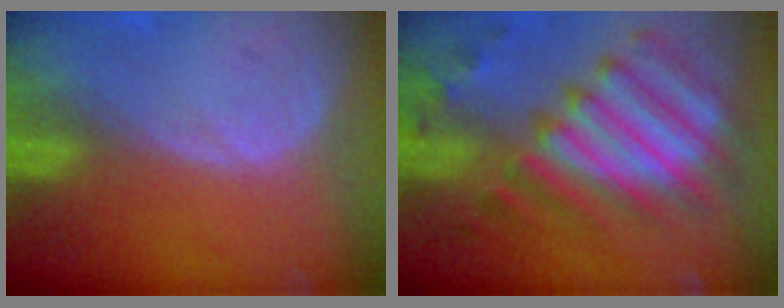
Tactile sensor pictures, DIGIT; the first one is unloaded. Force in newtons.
{"total": 11.5, "press": 10.5, "slide": 4.5}